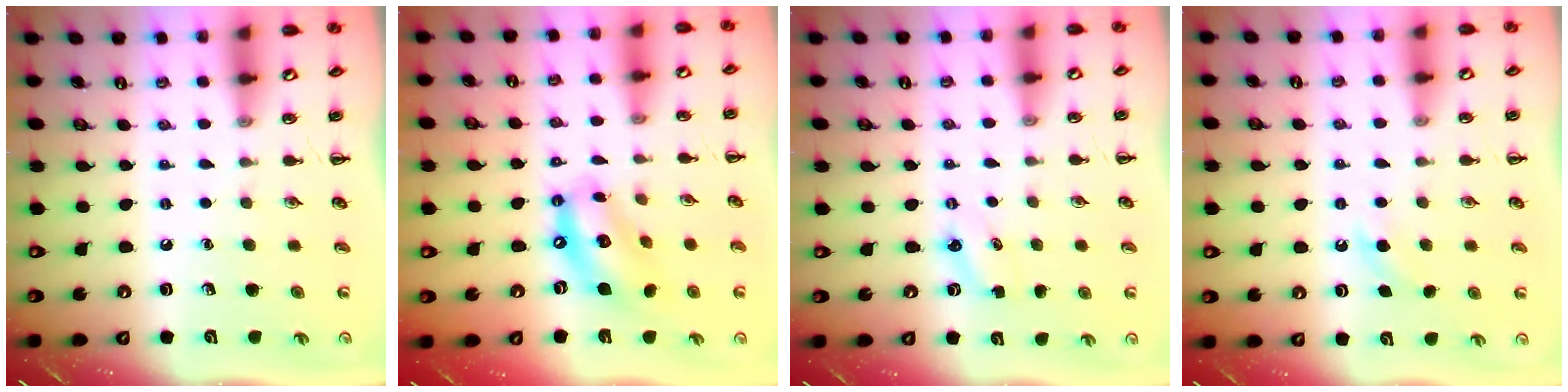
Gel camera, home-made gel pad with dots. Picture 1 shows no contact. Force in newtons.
{"total": 13.3, "press": 12.8, "slide": 3.4}
{"total": 2.8, "press": 2.7, "slide": 0.7}
{"total": 3.5, "press": 3.4, "slide": 0.9}